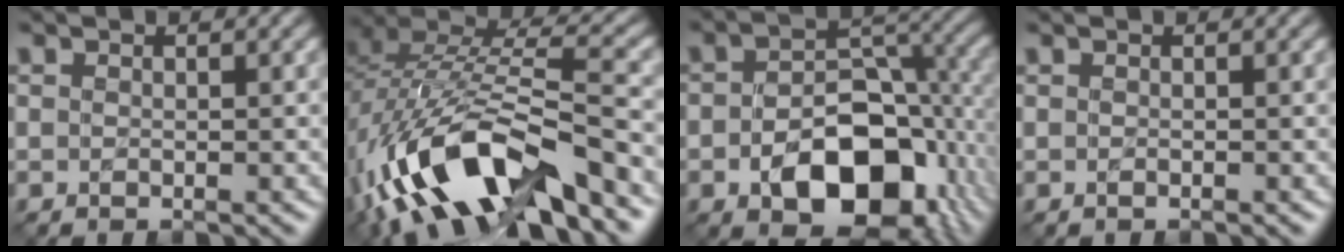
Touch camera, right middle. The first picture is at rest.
{"total": 14.9, "force": [-7.2, 5.6, 11.8], "torque": [-0.232, 0.004, -0.123]}
{"total": 11.4, "force": [-4.0, 6.6, 8.3], "torque": [-0.132, -0.013, -0.052]}
{"total": 0.8, "force": [-0.1, 0.3, 0.7], "torque": [-0.006, -0.002, -0.006]}